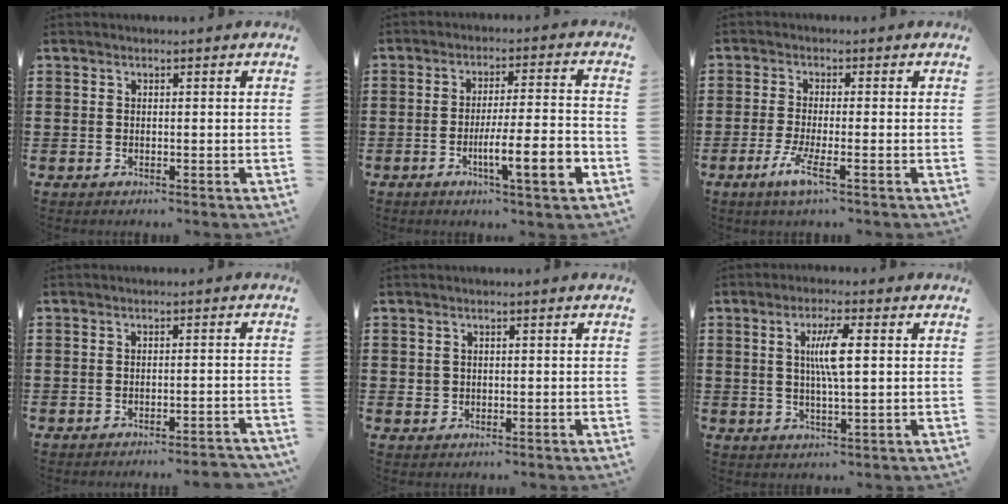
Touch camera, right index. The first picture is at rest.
{"total": 9.4, "force": [-3.4, 1.2, 8.6], "torque": [-0.138, -0.001, -0.055]}
{"total": 4.6, "force": [-2.2, 0.4, 4.1], "torque": [-0.089, -0.014, -0.042]}
{"total": 2.0, "force": [-2.0, -0.2, 0.5], "torque": [-0.011, -0.001, -0.040]}
{"total": 1.2, "force": [0.1, 1.1, 0.3], "torque": [-0.008, 0.006, 0.001]}
{"total": 5.6, "force": [1.0, 0.9, 5.4], "torque": [-0.105, 0.002, 0.013]}